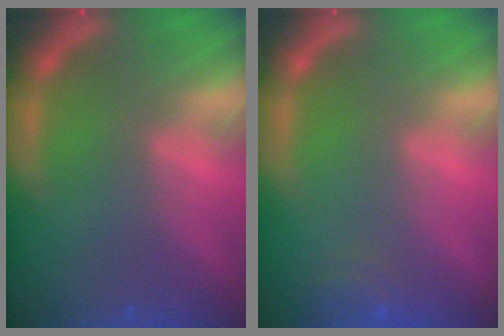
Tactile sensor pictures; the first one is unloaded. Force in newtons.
{"total": 2.5}